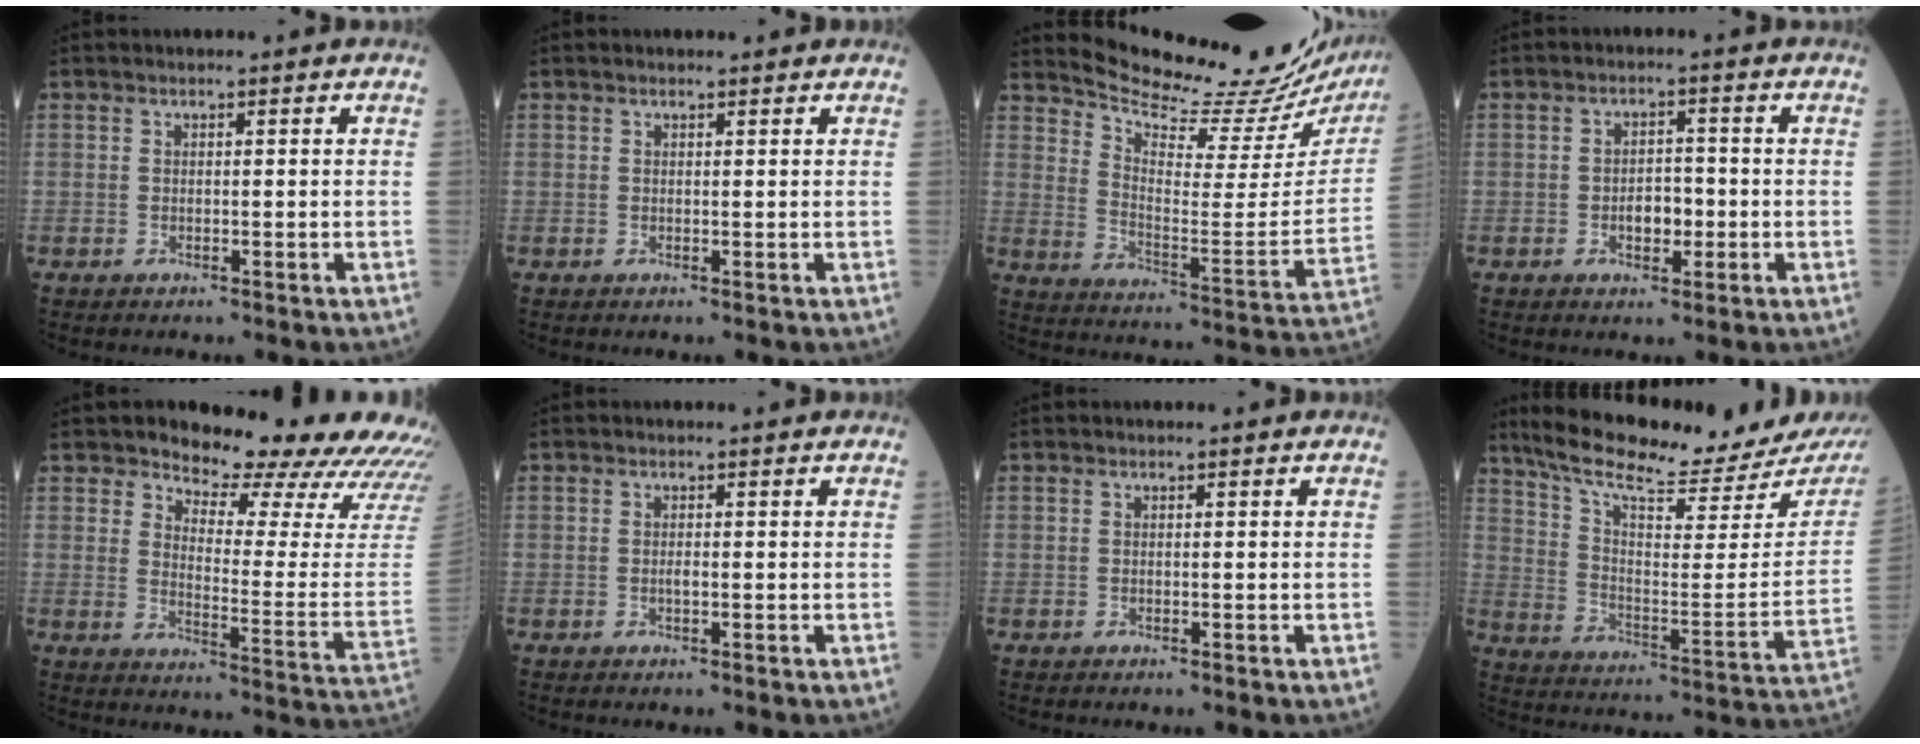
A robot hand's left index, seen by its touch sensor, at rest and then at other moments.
{"total": 1.3, "force": [1.2, 0.2, 0.4], "torque": [-0.011, 0.007, 0.018]}
{"total": 23.9, "force": [23.0, 2.0, 6.1], "torque": [-0.103, -0.111, 0.298]}
{"total": 3.5, "force": [-0.9, 2.0, 2.7], "torque": [-0.044, 0.005, -0.013]}
{"total": 19.0, "force": [17.8, 2.4, 6.0], "torque": [-0.077, -0.098, 0.202]}
{"total": 0.6, "force": [0.1, 0.1, 0.6], "torque": [-0.016, 0.000, 0.001]}
{"total": 0.0}
{"total": 22.8, "force": [20.0, 1.7, 10.8], "torque": [-0.183, -0.057, 0.290]}